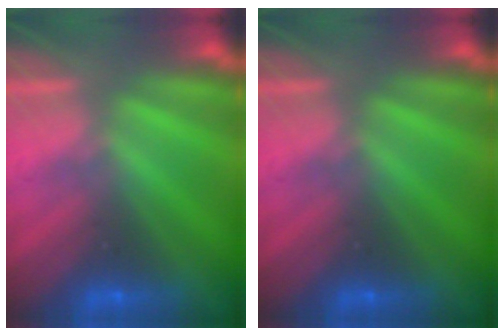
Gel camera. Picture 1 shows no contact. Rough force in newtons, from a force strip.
{"total": 0.0}